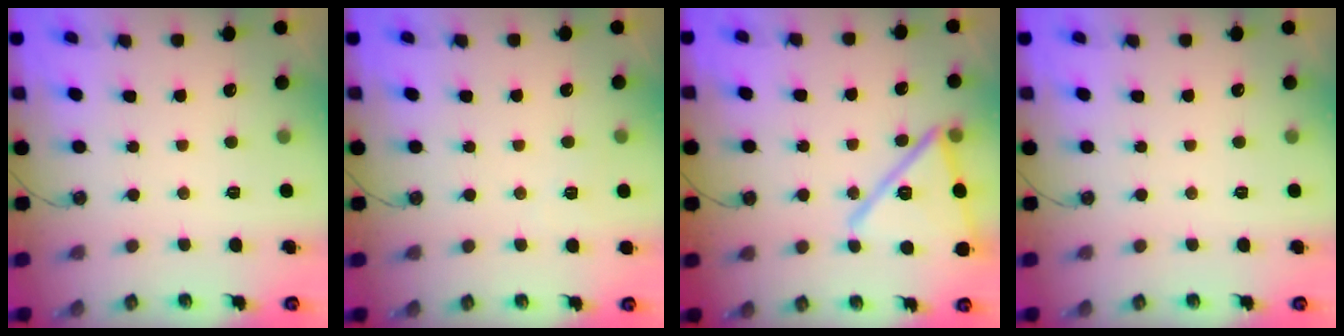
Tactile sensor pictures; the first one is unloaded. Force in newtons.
{"total": 4.5, "press": 3.8, "slide": 2.5}
{"total": 17.0, "press": 17.0, "slide": 1.3}
{"total": 0.0}